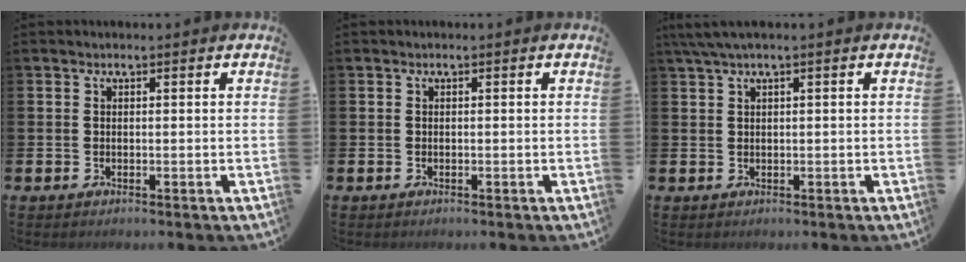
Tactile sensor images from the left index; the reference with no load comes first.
{"total": 0.0}
{"total": 2.1, "force": [1.2, 0.0, 1.7], "torque": [-0.041, 0.004, 0.023]}